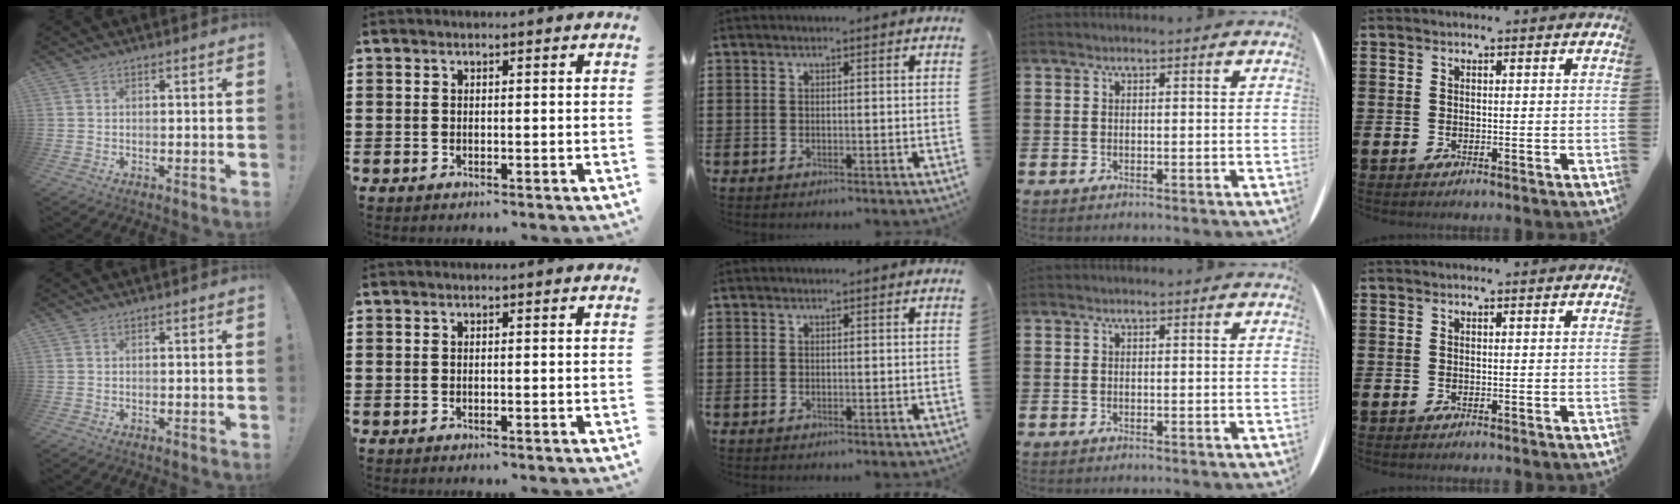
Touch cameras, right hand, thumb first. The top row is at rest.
{}